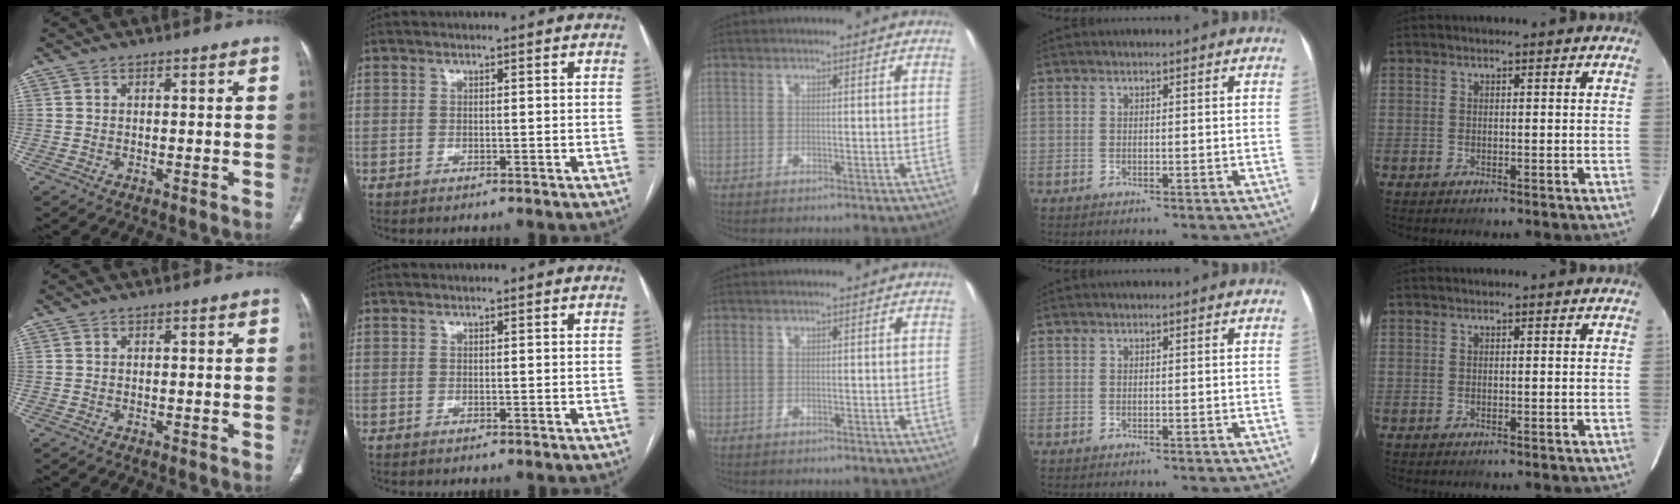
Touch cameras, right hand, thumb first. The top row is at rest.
{}